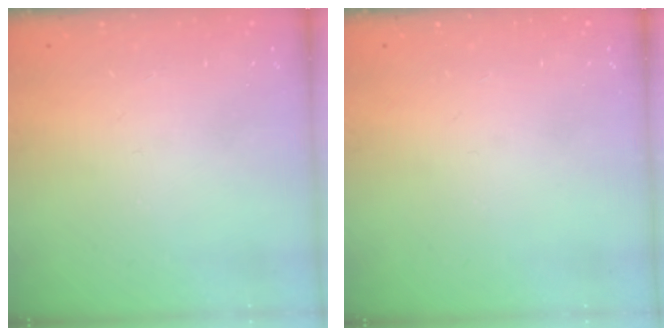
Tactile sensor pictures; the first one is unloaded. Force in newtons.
{"total": 0.0}